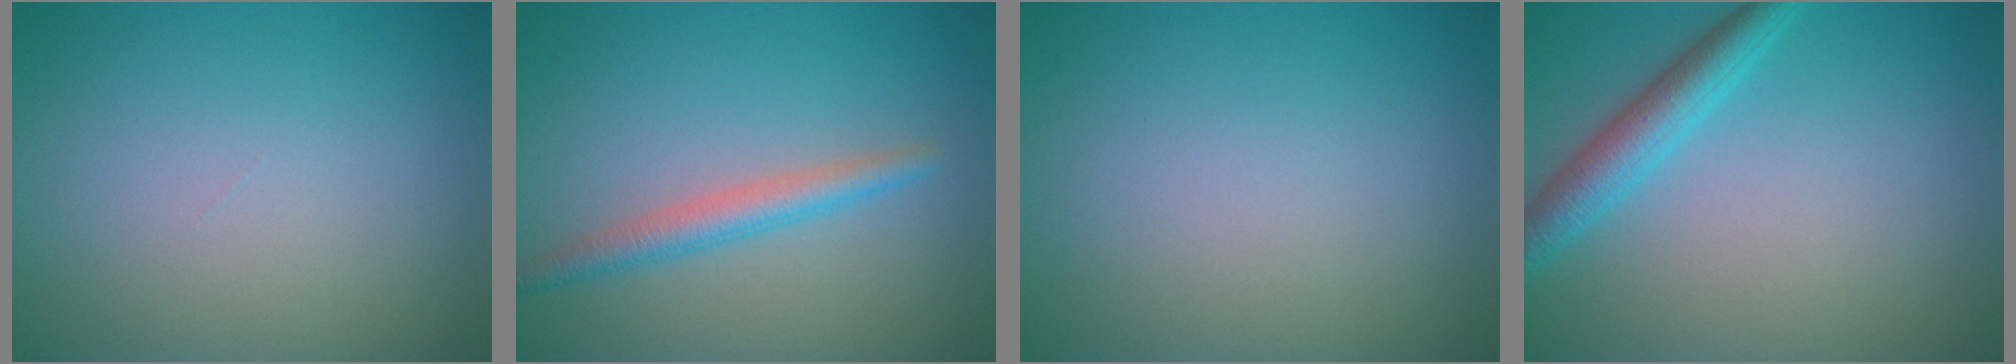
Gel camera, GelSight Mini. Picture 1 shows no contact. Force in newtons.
{"total": 2.5, "press": 2.5, "slide": 0.0}
{"total": 0.0}
{"total": 3.4, "press": 3.4, "slide": 0.2}